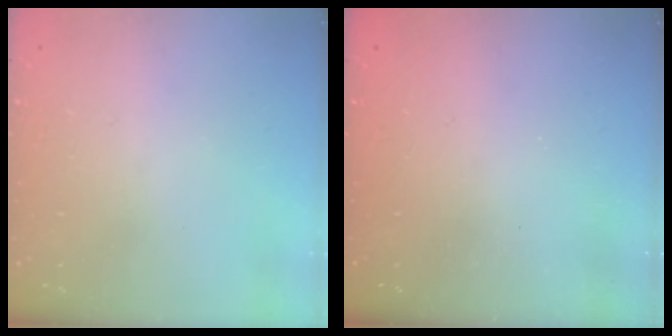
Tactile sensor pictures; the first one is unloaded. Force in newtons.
{"total": 1.5, "press": 1.4, "slide": 0.6}